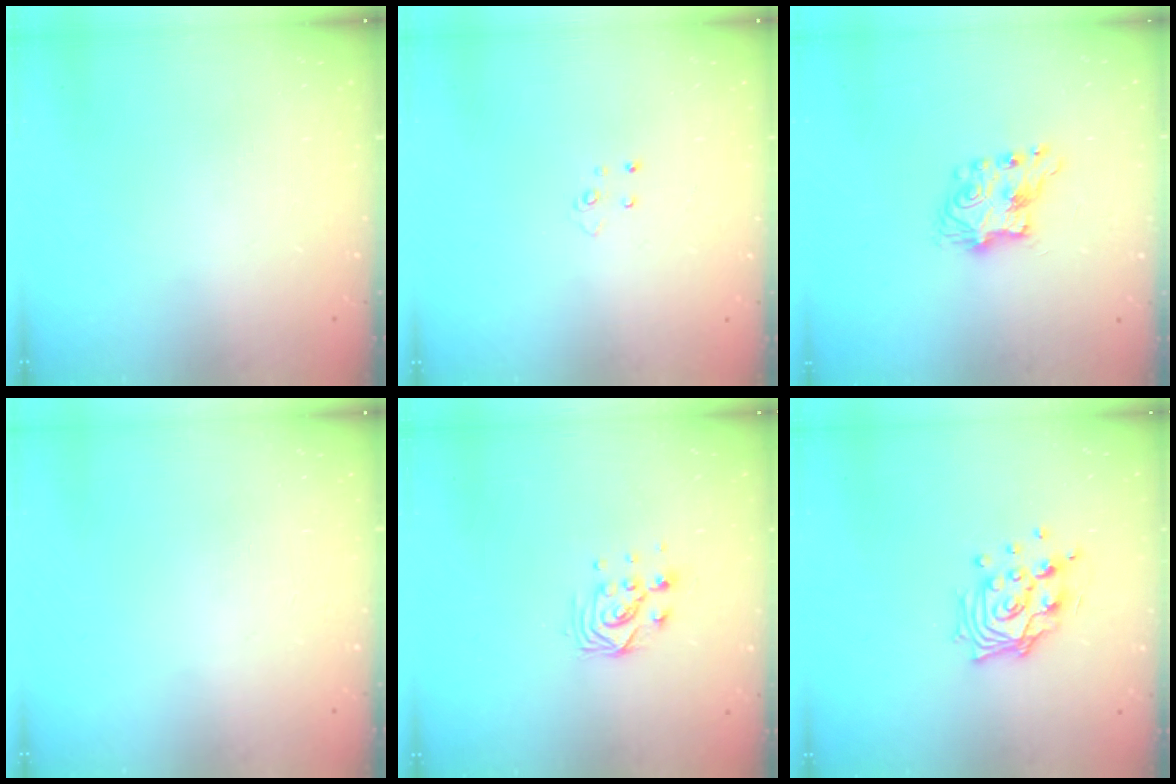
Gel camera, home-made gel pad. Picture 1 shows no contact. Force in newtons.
{"total": 4.1, "press": 4.1, "slide": 0.4}
{"total": 7.5, "press": 7.5, "slide": 0.4}
{"total": 0.0}
{"total": 6.1, "press": 6.1, "slide": 0.3}
{"total": 12.6, "press": 12.5, "slide": 1.7}